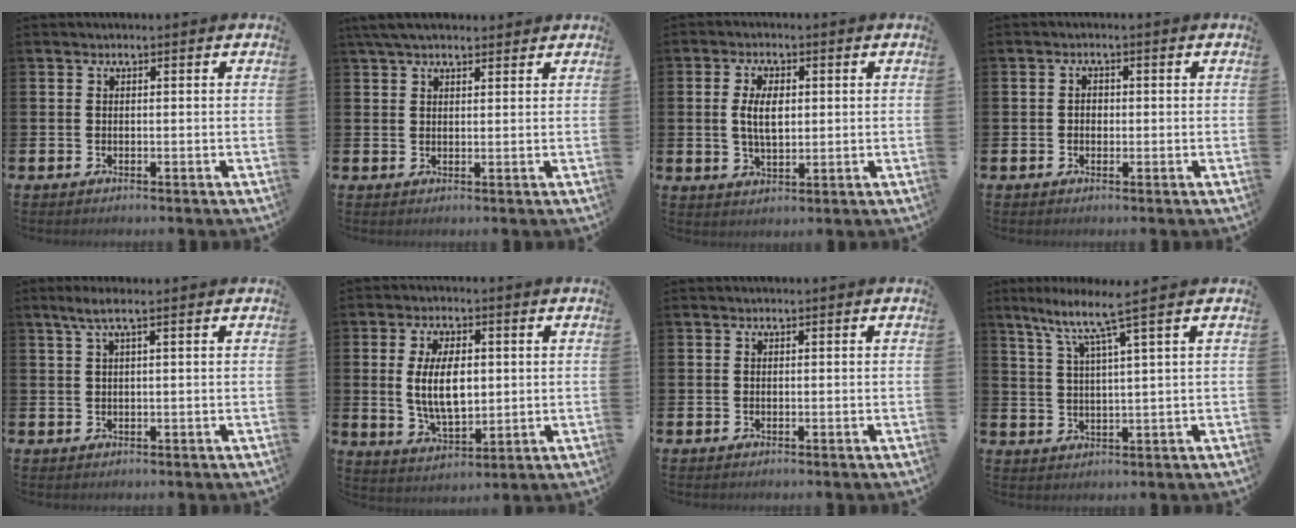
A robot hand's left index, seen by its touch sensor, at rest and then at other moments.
{"total": 4.0, "force": [3.4, 1.3, 1.6], "torque": [-0.038, -0.004, 0.064]}
{"total": 4.8, "force": [1.0, 2.5, 4.0], "torque": [-0.058, 0.000, 0.011]}
{"total": 1.4, "force": [-0.1, 1.2, 0.8], "torque": [0.001, 0.001, -0.008]}
{"total": 2.4, "force": [1.3, 0.0, 2.1], "torque": [-0.043, 0.004, 0.022]}
{"total": 8.0, "force": [1.2, 4.1, 6.8], "torque": [-0.114, 0.000, 0.015]}
{"total": 0.0}
{"total": 6.5, "force": [4.1, 0.0, 5.0], "torque": [-0.112, -0.016, 0.064]}